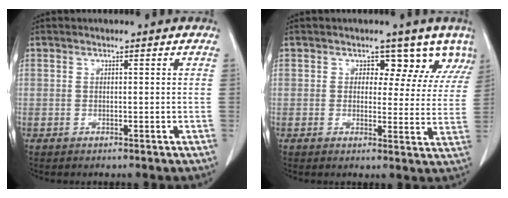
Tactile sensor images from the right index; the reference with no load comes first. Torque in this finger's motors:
{"motor_torque": [0.33, 0.29, 0.02, 0.00]}